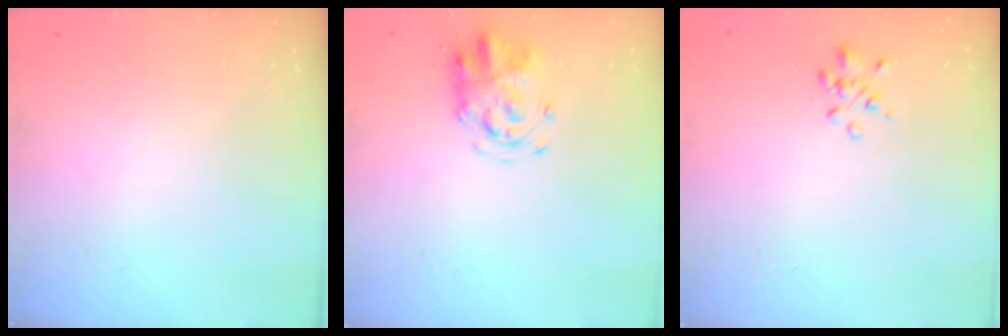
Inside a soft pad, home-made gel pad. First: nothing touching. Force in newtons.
{"total": 4.0, "press": 3.9, "slide": 0.6}
{"total": 1.4, "press": 1.3, "slide": 0.6}